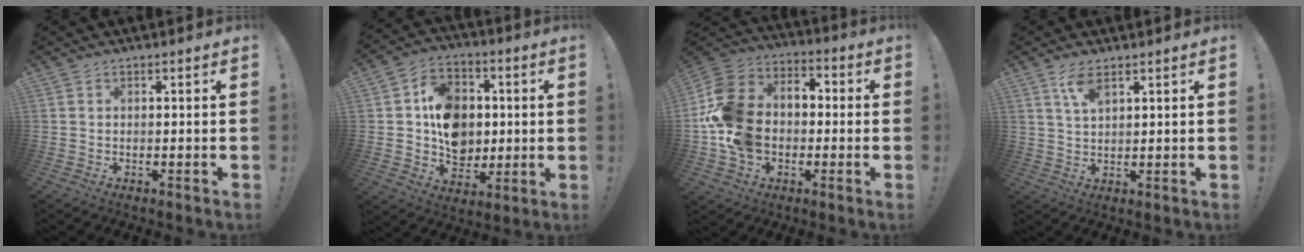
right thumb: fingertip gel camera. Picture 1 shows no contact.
{"total": 14.5, "force": [1.1, 12.2, 7.7], "torque": [-0.119, 0.010, 0.035]}
{"total": 17.7, "force": [-2.6, 14.1, 10.4], "torque": [-0.206, 0.025, -0.039]}
{"total": 4.9, "force": [3.1, 2.0, 3.3], "torque": [-0.058, -0.010, 0.053]}